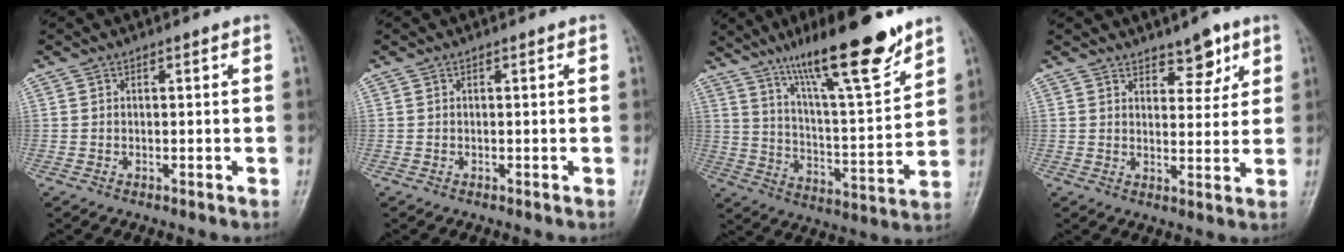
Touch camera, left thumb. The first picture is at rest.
{"total": 0.0}
{"total": 19.1, "force": [13.3, 3.3, 13.3], "torque": [-0.191, -0.073, 0.224]}
{"total": 5.4, "force": [3.6, 2.7, 3.1], "torque": [-0.017, -0.023, 0.053]}